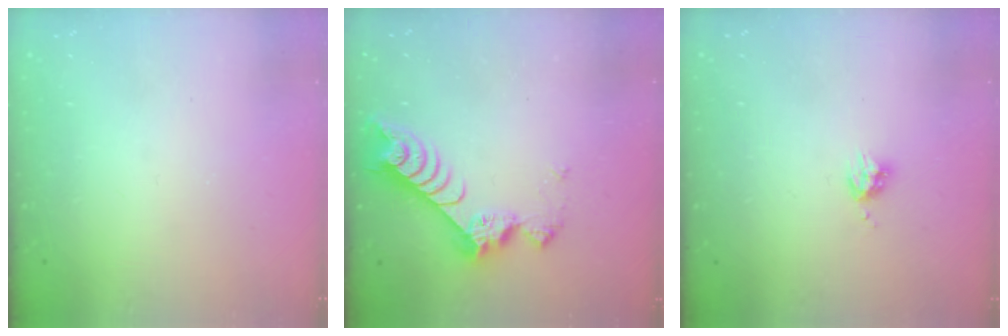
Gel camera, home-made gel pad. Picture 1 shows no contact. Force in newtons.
{"total": 7.4, "press": 7.3, "slide": 1.0}
{"total": 4.0, "press": 3.9, "slide": 0.6}